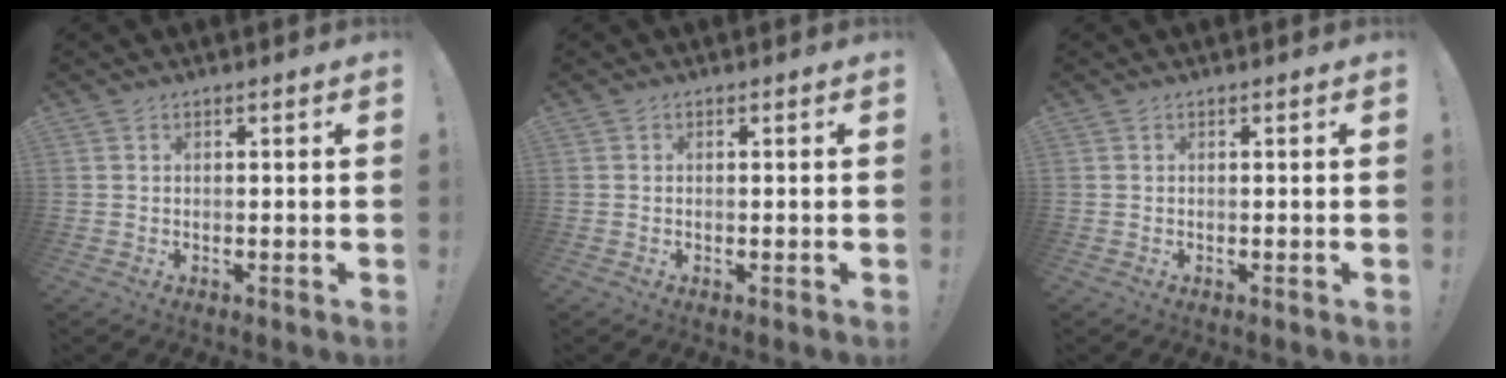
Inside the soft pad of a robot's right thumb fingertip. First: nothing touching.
{"total": 0.0}
{"total": 0.0}